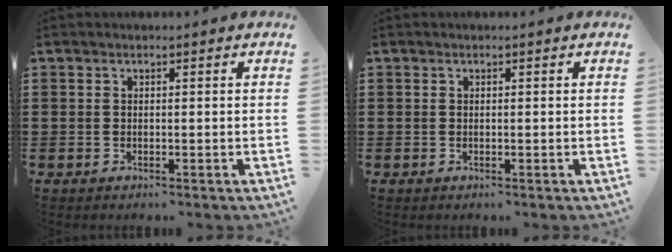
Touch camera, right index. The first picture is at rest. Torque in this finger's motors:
{"motor_torque": [0.00, 2.14, 0.00, 0.00]}